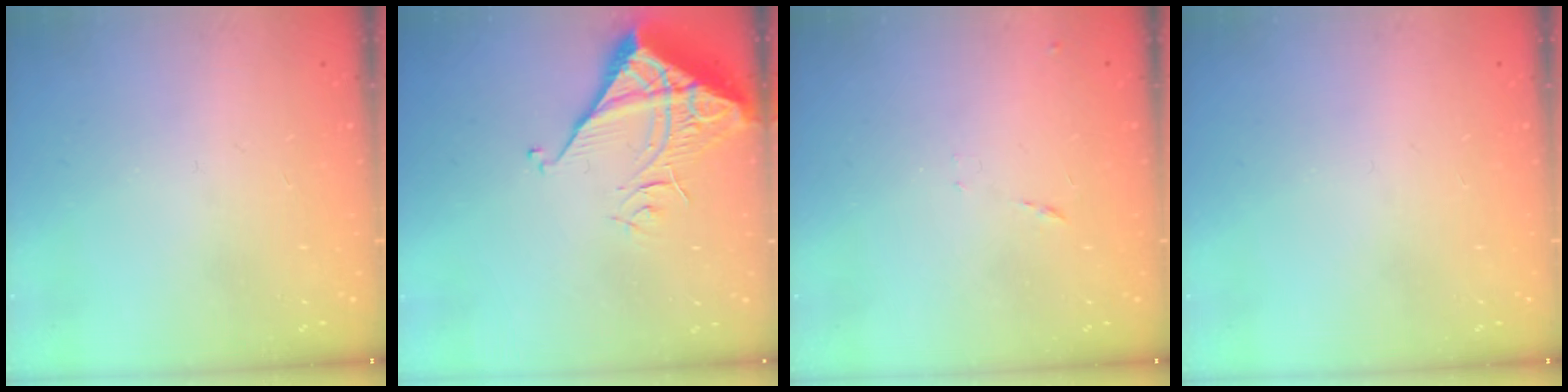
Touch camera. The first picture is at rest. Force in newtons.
{"total": 7.5, "press": 7.4, "slide": 1.0}
{"total": 7.5, "press": 7.4, "slide": 0.6}
{"total": 0.0}